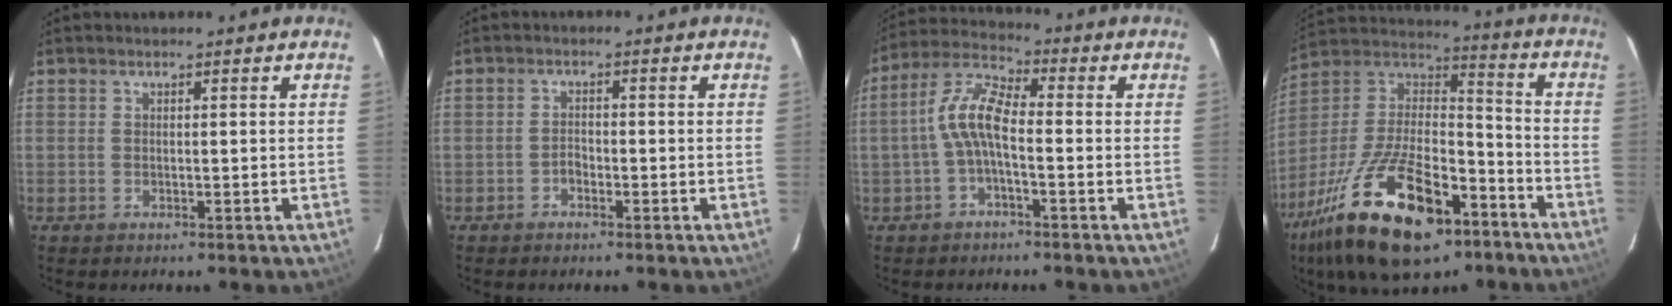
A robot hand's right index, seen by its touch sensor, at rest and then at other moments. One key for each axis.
{"total": 1.6, "fx": -1.1, "fy": 1.0, "fz": 0.6, "tx": -0.010, "ty": 0.004, "tz": -0.020}
{"total": 7.5, "fx": -1.5, "fy": 2.6, "fz": 6.9, "tx": -0.155, "ty": 0.020, "tz": -0.034}
{"total": 26.9, "fx": -15.4, "fy": 11.9, "fz": 18.7, "tx": -0.369, "ty": -0.022, "tz": -0.255}